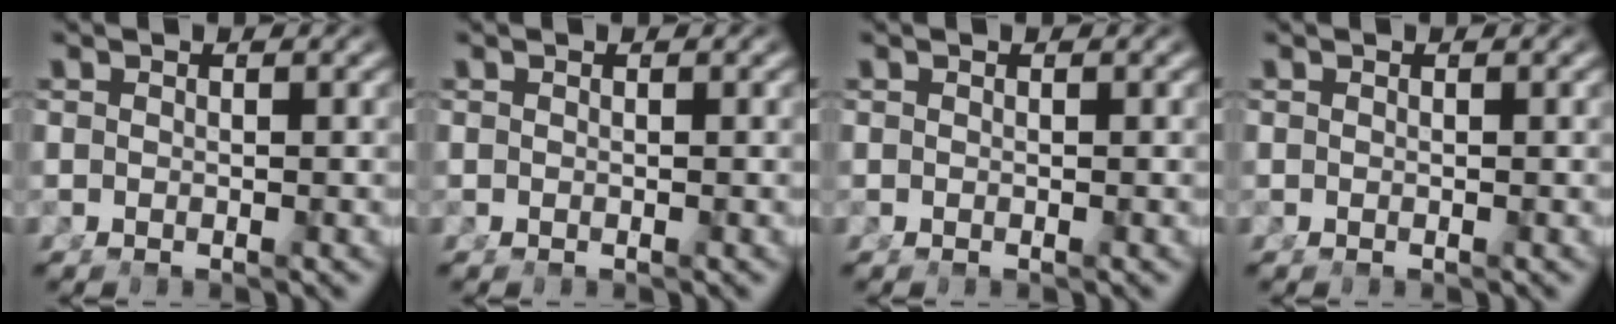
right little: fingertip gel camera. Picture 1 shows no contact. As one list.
[{"total": 0.0}, {"total": 0.0}, {"total": 0.0}]